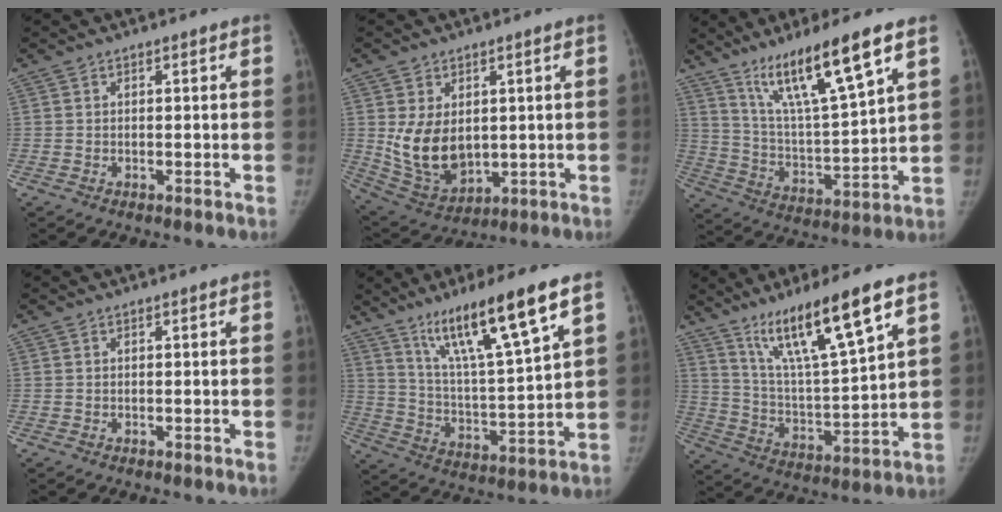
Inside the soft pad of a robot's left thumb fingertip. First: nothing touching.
{"total": 11.5, "force": [1.3, 7.9, 8.3], "torque": [-0.126, -0.018, 0.051]}
{"total": 17.0, "force": [10.7, 1.8, 13.2], "torque": [-0.227, -0.055, 0.201]}
{"total": 0.0}
{"total": 17.6, "force": [11.0, 1.5, 13.6], "torque": [-0.230, -0.054, 0.199]}
{"total": 17.7, "force": [11.0, 2.1, 13.7], "torque": [-0.234, -0.054, 0.206]}